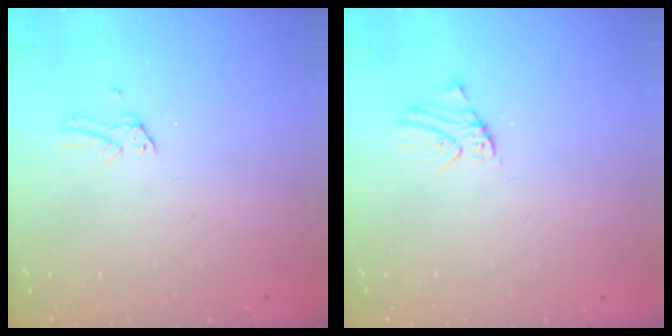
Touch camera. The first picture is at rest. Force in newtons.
{"total": 0.0}